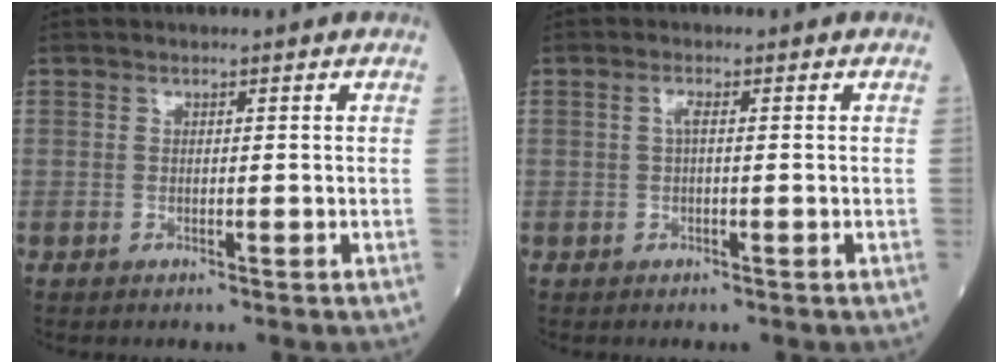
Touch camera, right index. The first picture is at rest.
{"total": 1.2, "force": [0.1, 0.2, 1.2], "torque": [-0.026, 0.003, 0.000]}